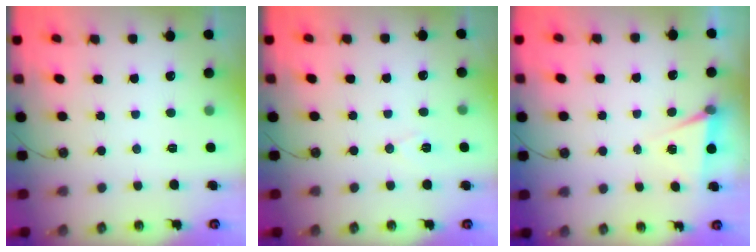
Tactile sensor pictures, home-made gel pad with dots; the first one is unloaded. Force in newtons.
{"total": 7.4, "press": 5.8, "slide": 4.5}
{"total": 5.3, "press": 2.5, "slide": 4.6}